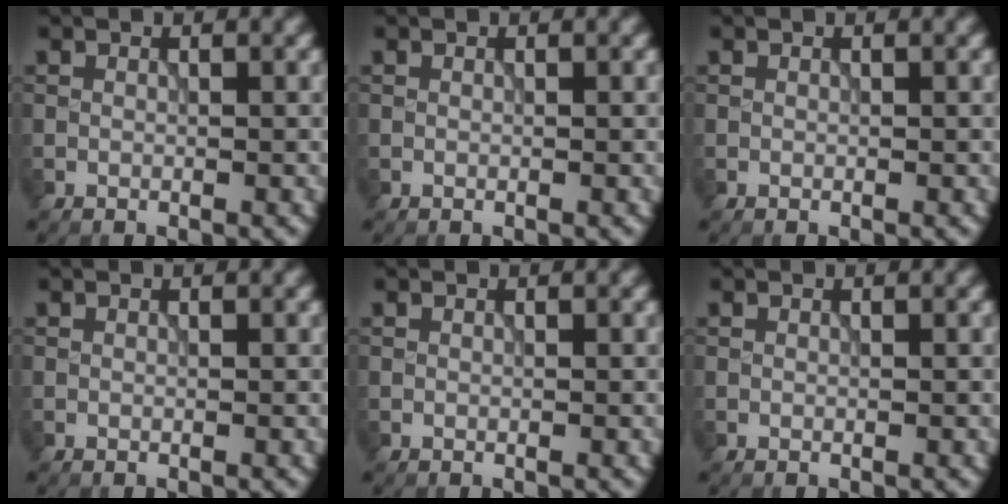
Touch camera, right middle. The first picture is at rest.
{"total": 0.0}
{"total": 0.0}
{"total": 0.0}
{"total": 0.0}
{"total": 0.0}